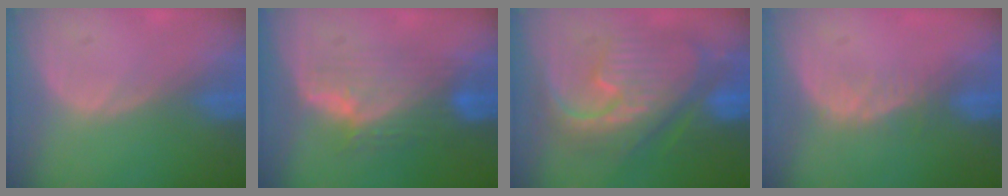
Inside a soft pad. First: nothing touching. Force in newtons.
{"total": 7.6, "press": 7.3, "slide": 2.0}
{"total": 12.2, "press": 12.1, "slide": 1.2}
{"total": 2.8, "press": 2.3, "slide": 1.7}